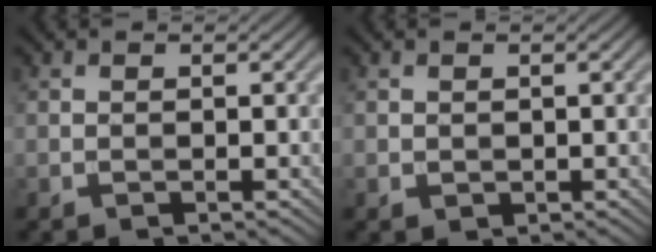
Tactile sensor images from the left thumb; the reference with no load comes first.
{"total": 0.6, "force": [0.3, 0.5, 0.2], "torque": [-0.006, -0.004, 0.010]}